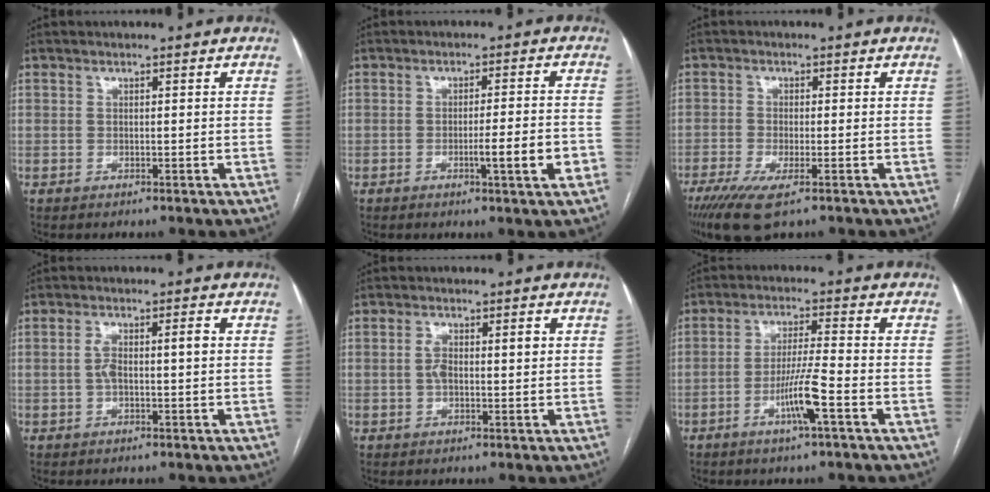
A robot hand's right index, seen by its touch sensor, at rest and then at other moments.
{"total": 6.1, "force": [-2.2, -0.4, 5.6], "torque": [-0.078, -0.004, -0.030]}
{"total": 6.7, "force": [-4.0, 1.3, 5.2], "torque": [-0.096, -0.018, -0.065]}
{"total": 4.3, "force": [0.2, 1.2, 4.1], "torque": [-0.081, 0.020, 0.005]}
{"total": 3.9, "force": [0.5, 1.6, 3.5], "torque": [-0.072, 0.020, 0.012]}
{"total": 6.8, "force": [-2.9, -0.5, 6.2], "torque": [-0.120, -0.003, -0.053]}